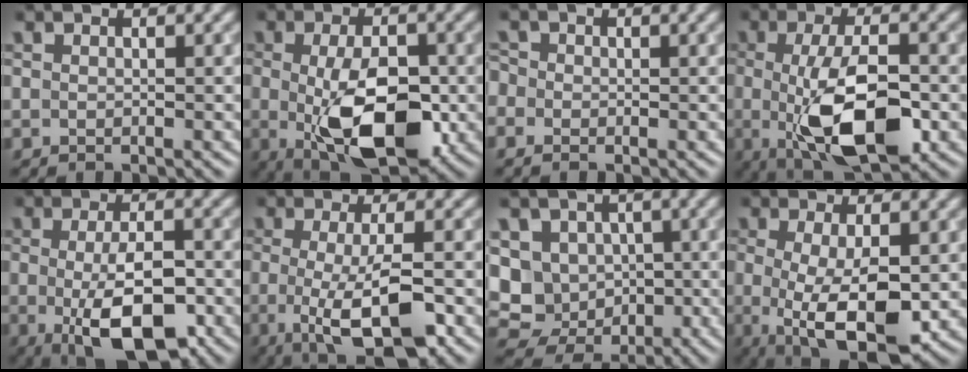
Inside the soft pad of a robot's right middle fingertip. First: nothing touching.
{"total": 10.0, "force": [-1.8, 4.7, 8.6], "torque": [-0.154, -0.025, -0.017]}
{"total": 1.1, "force": [-0.5, 0.9, 0.2], "torque": [-0.007, 0.001, -0.016]}
{"total": 9.5, "force": [-1.7, 3.5, 8.7], "torque": [-0.155, -0.017, -0.023]}
{"total": 7.6, "force": [-2.0, 2.7, 6.8], "torque": [-0.112, -0.009, -0.033]}
{"total": 7.4, "force": [-1.8, 2.0, 6.9], "torque": [-0.106, -0.012, -0.029]}
{"total": 9.4, "force": [-0.1, 8.3, 4.4], "torque": [-0.067, 0.005, -0.022]}
{"total": 7.5, "force": [-1.2, 2.5, 7.0], "torque": [-0.130, -0.019, -0.014]}